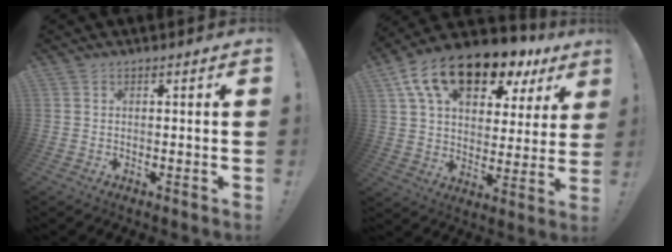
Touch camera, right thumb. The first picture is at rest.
{"total": 18.3, "force": [11.7, 9.1, 10.7], "torque": [-0.179, -0.067, 0.208]}